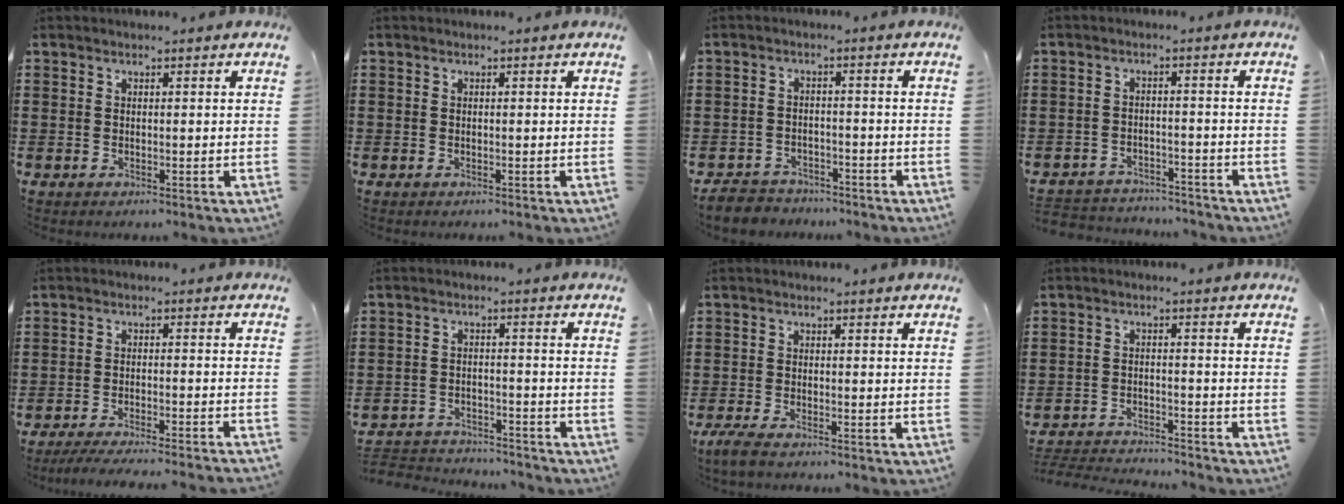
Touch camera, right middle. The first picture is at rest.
{"total": 0.0}
{"total": 3.6, "force": [-3.4, 1.1, 0.0], "torque": [-0.012, 0.001, -0.076]}
{"total": 3.2, "force": [-3.1, 0.6, -0.1], "torque": [-0.006, 0.002, -0.068]}
{"total": 3.9, "force": [-3.7, -0.2, 1.3], "torque": [-0.020, -0.004, -0.073]}
{"total": 3.2, "force": [-3.2, 0.6, 0.0], "torque": [-0.008, 0.003, -0.070]}
{"total": 2.0, "force": [-1.6, 0.2, 1.2], "torque": [-0.035, -0.003, -0.035]}
{"total": 3.3, "force": [-3.3, 0.3, 0.3], "torque": [-0.009, 0.003, -0.072]}